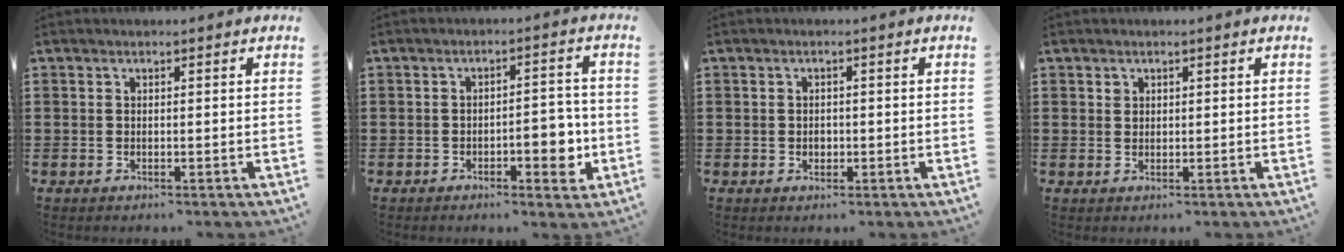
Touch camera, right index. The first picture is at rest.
{"total": 5.2, "force": [-1.8, 2.2, 4.3], "torque": [-0.055, 0.004, -0.036]}
{"total": 1.0, "force": [-0.2, 0.8, 0.6], "torque": [-0.014, 0.003, -0.004]}
{"total": 1.0, "force": [0.5, 0.8, 0.2], "torque": [-0.006, 0.002, 0.011]}